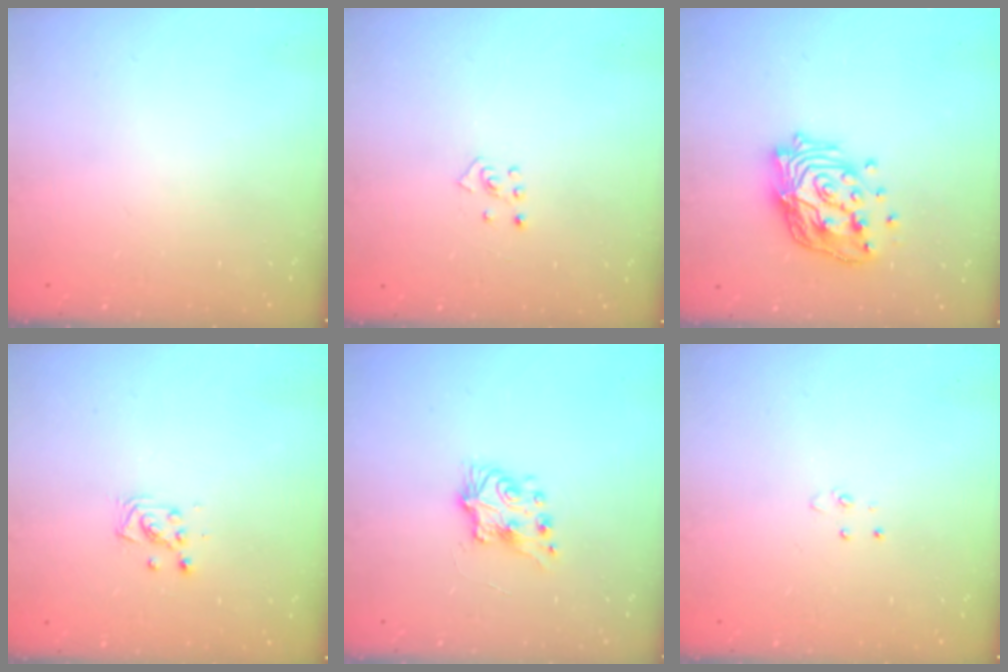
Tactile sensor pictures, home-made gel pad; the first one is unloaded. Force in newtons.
{"total": 3.6, "press": 3.6, "slide": 0.6}
{"total": 16.7, "press": 16.7, "slide": 1.5}
{"total": 3.6, "press": 3.6, "slide": 0.2}
{"total": 7.8, "press": 7.8, "slide": 0.3}
{"total": 3.2, "press": 3.2, "slide": 0.4}